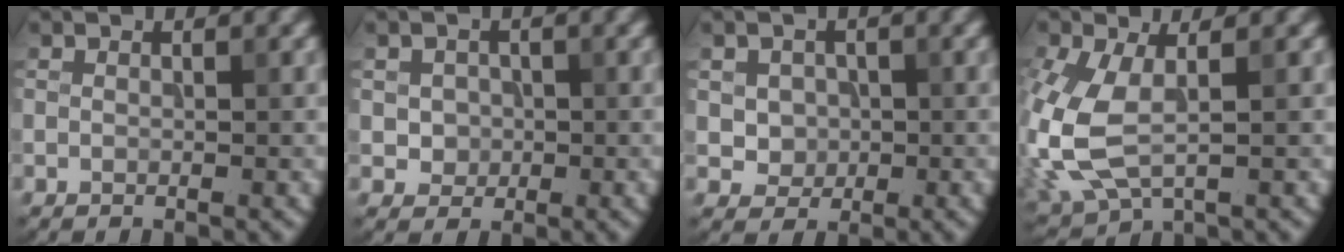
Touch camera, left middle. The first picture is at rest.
{"total": 2.0, "force": [0.0, 1.8, 0.7], "torque": [-0.004, -0.005, 0.002]}
{"total": 2.7, "force": [0.3, 2.5, 1.1], "torque": [-0.018, -0.003, 0.016]}
{"total": 7.4, "force": [-0.8, 4.3, 6.0], "torque": [-0.164, -0.008, -0.015]}